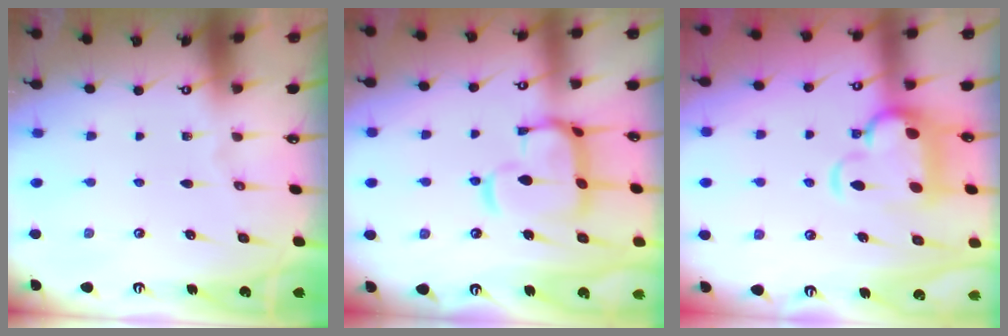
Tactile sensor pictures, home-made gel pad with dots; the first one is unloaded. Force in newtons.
{"total": 10.0, "press": 9.9, "slide": 1.3}
{"total": 6.4, "press": 6.2, "slide": 1.7}